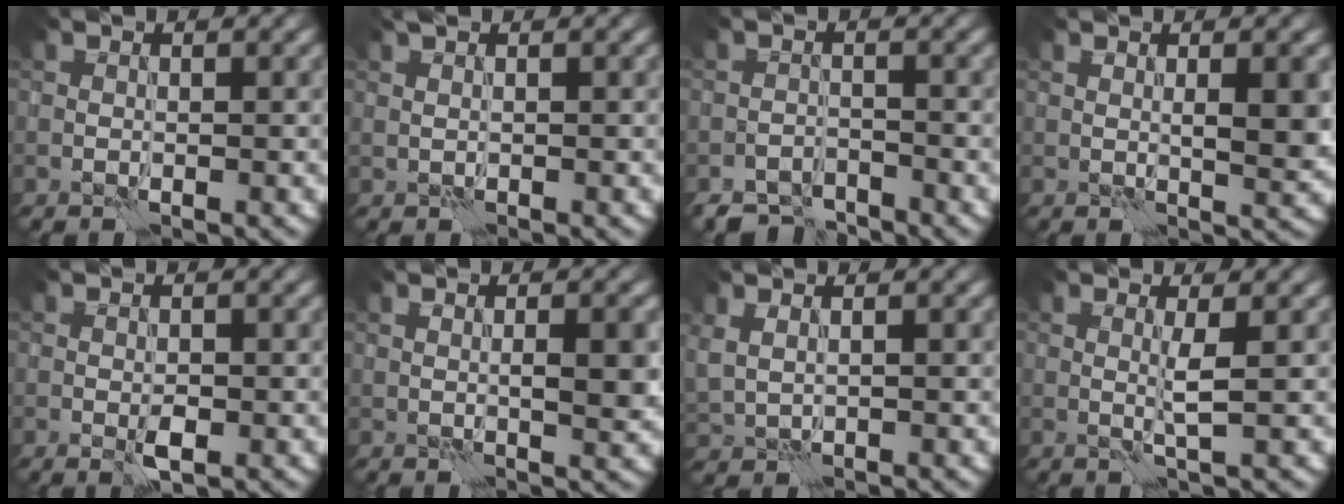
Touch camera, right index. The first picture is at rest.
{"total": 0.8, "force": [0.6, 0.1, 0.5], "torque": [-0.018, 0.004, 0.010]}
{"total": 3.1, "force": [-3.0, 0.8, 0.2], "torque": [0.004, 0.000, -0.059]}
{"total": 3.2, "force": [0.4, 0.6, 3.1], "torque": [-0.050, -0.002, 0.008]}
{"total": 1.5, "force": [-0.4, 0.6, 1.3], "torque": [-0.022, 0.001, -0.008]}
{"total": 2.9, "force": [0.1, 0.6, 2.9], "torque": [-0.049, 0.000, 0.003]}
{"total": 1.6, "force": [0.8, 0.8, 1.1], "torque": [-0.031, 0.001, 0.024]}
{"total": 1.6, "force": [0.3, -0.1, 1.6], "torque": [-0.037, 0.000, 0.003]}